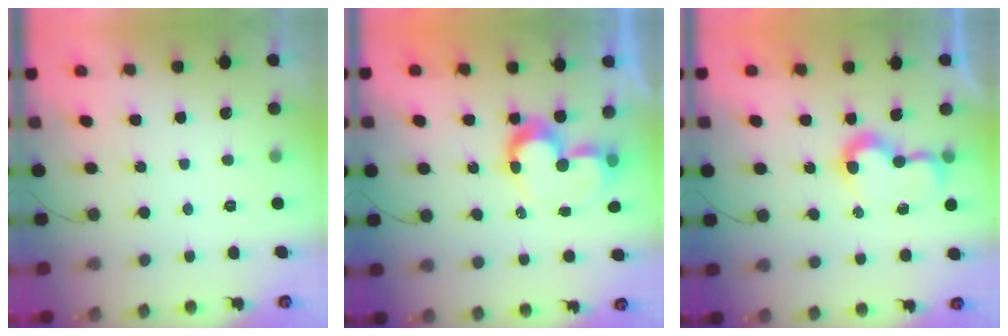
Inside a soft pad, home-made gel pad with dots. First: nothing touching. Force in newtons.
{"total": 10.3, "press": 10.3, "slide": 0.6}
{"total": 7.4, "press": 7.3, "slide": 0.7}